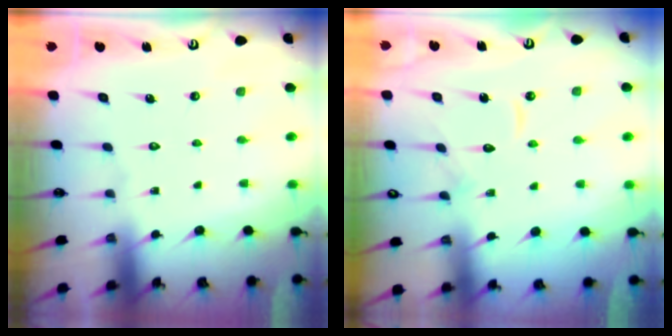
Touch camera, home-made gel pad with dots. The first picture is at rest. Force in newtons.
{"total": 9.4, "press": 9.3, "slide": 1.0}